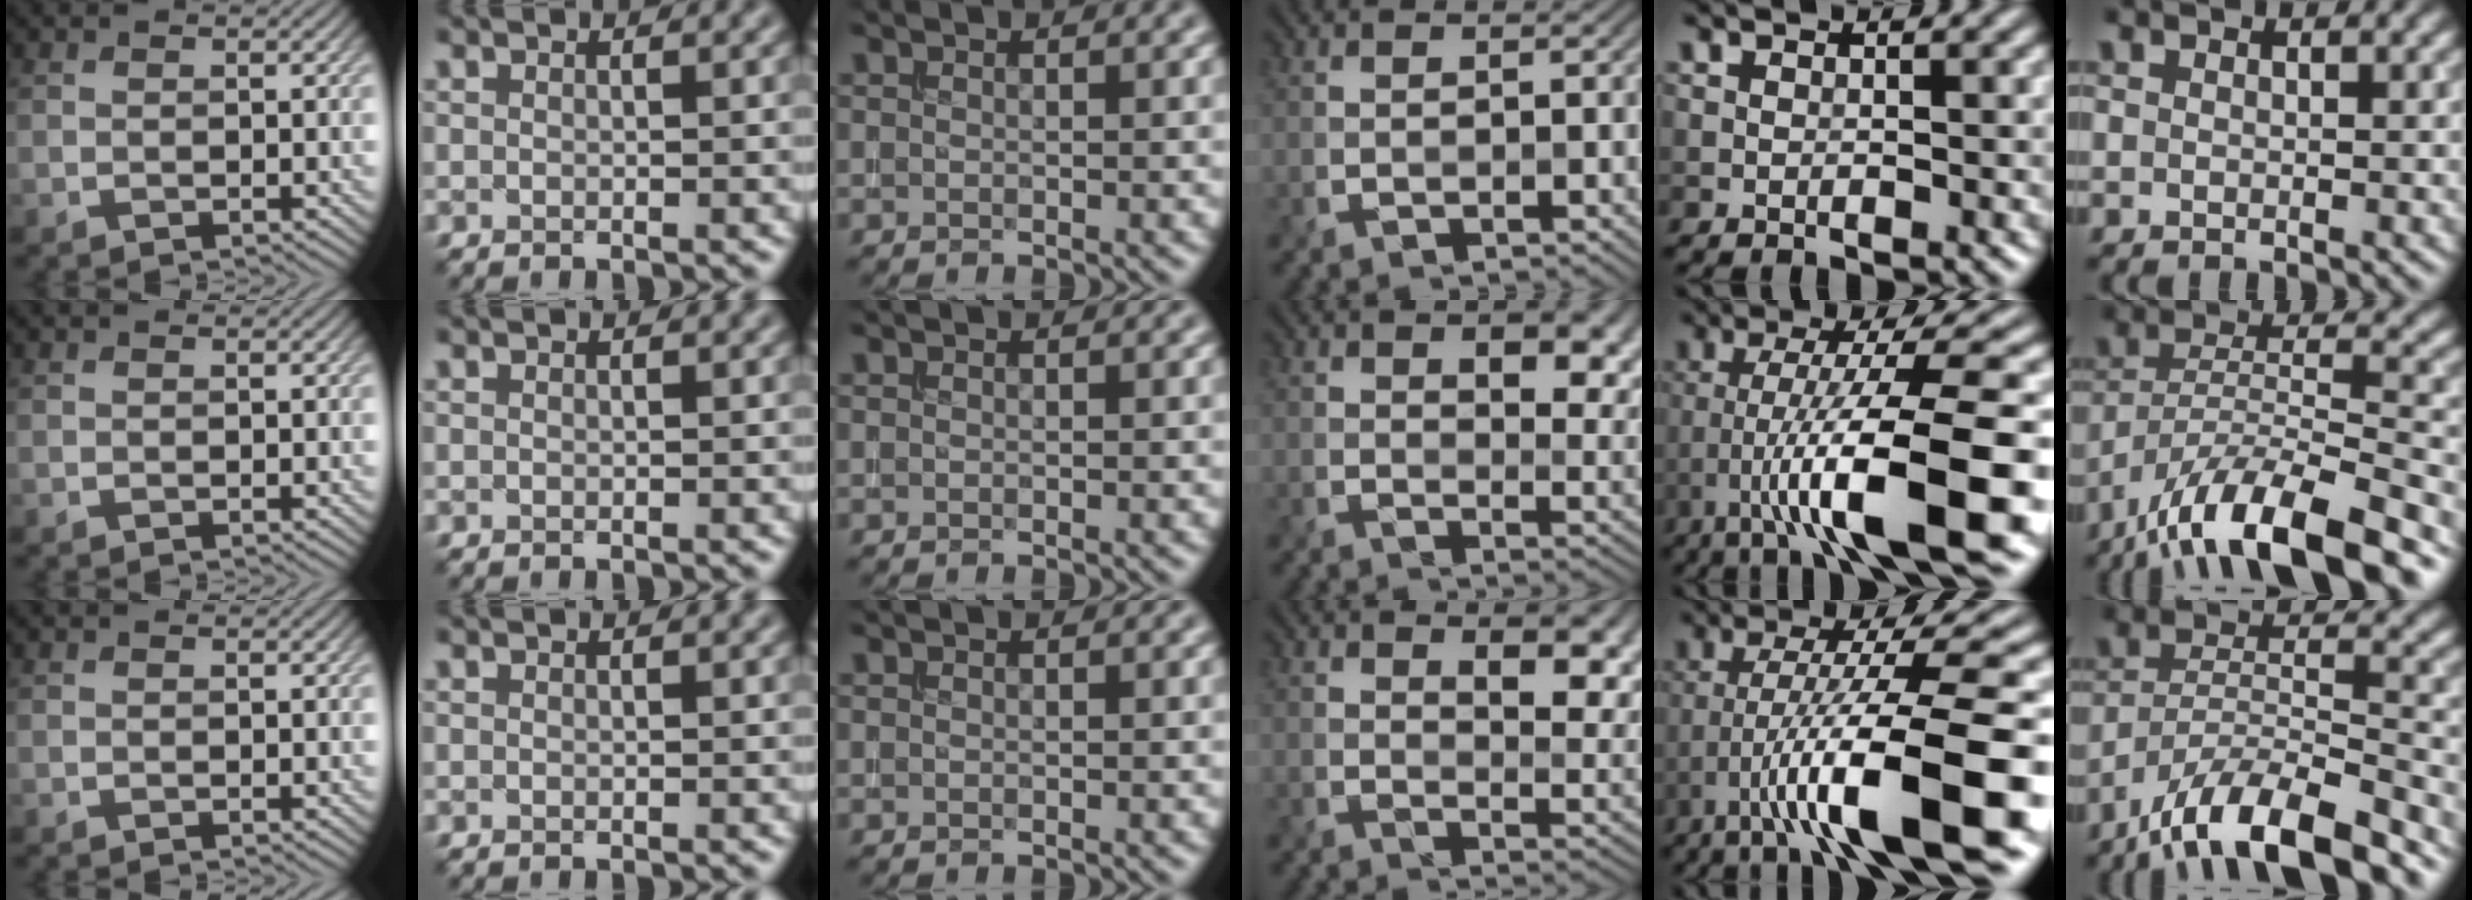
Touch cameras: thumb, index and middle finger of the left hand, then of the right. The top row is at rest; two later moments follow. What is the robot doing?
{"motion": "extract", "object": "bucket"}